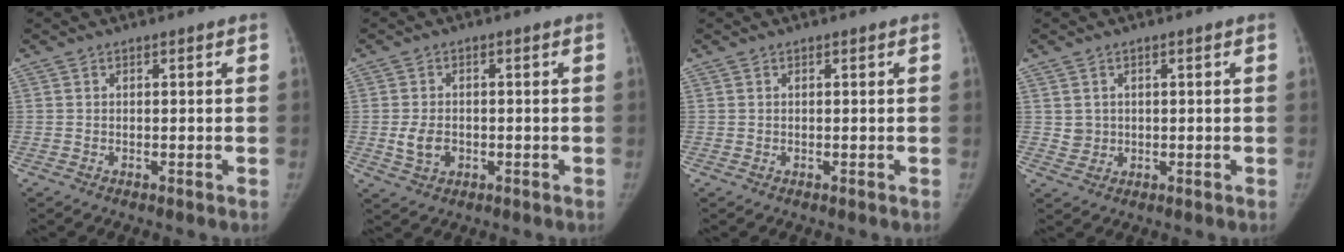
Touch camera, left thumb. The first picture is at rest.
{"total": 4.4, "force": [-0.7, 3.3, 2.8], "torque": [-0.045, 0.000, -0.007]}
{"total": 0.0}
{"total": 2.4, "force": [0.6, 2.3, 0.6], "torque": [-0.001, -0.005, 0.017]}